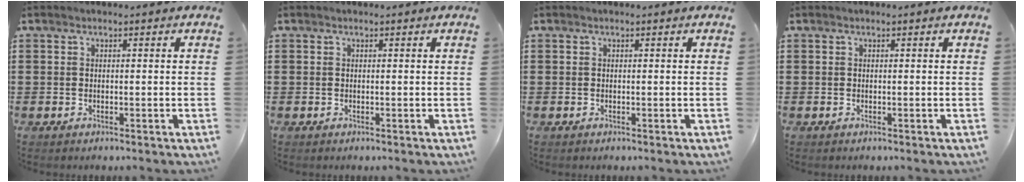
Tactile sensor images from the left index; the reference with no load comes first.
{"total": 0.0}
{"total": 0.0}
{"total": 0.0}